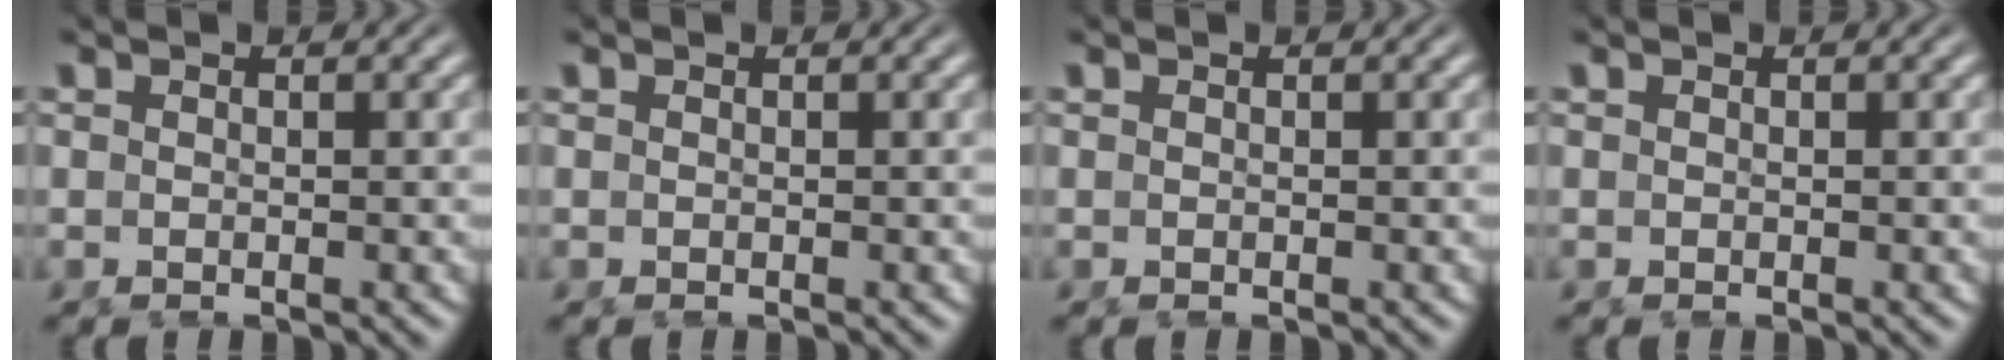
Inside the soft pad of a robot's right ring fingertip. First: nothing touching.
{"total": 0.0}
{"total": 0.0}
{"total": 0.0}